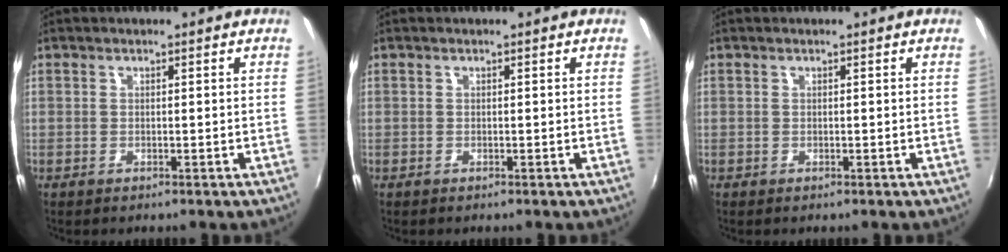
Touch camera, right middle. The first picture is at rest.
{"total": 0.0}
{"total": 0.0}